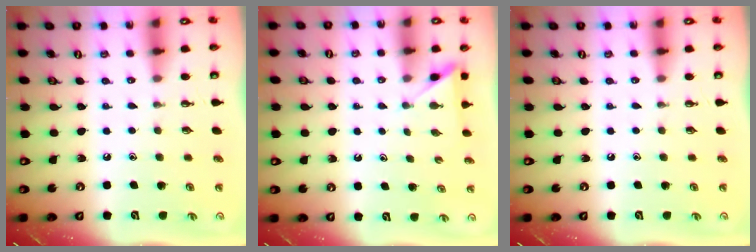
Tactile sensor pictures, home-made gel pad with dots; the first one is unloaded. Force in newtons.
{"total": 3.0, "press": 3.0, "slide": 0.3}
{"total": 0.0}